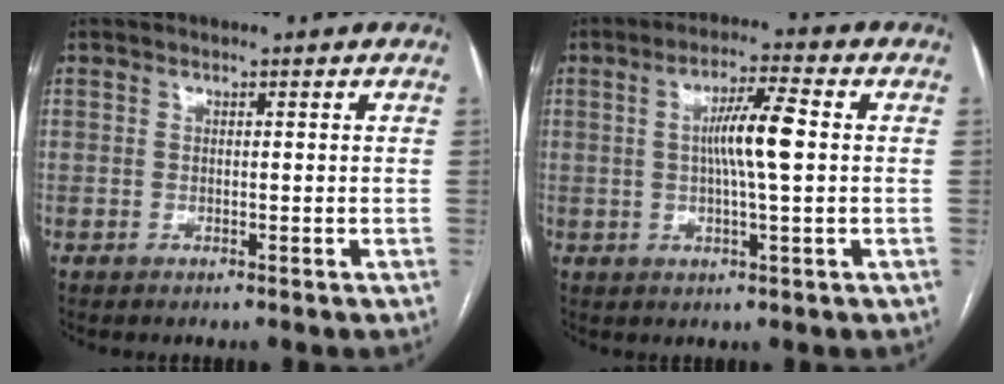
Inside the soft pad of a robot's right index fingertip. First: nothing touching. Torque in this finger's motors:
{"motor_torque": [0.48, -0.05, 0.44, 0.07]}